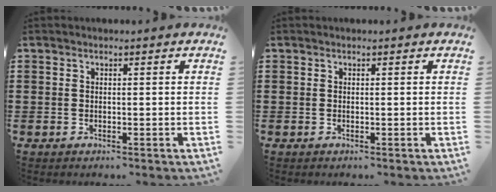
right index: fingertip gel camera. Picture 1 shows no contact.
{"total": 0.0}